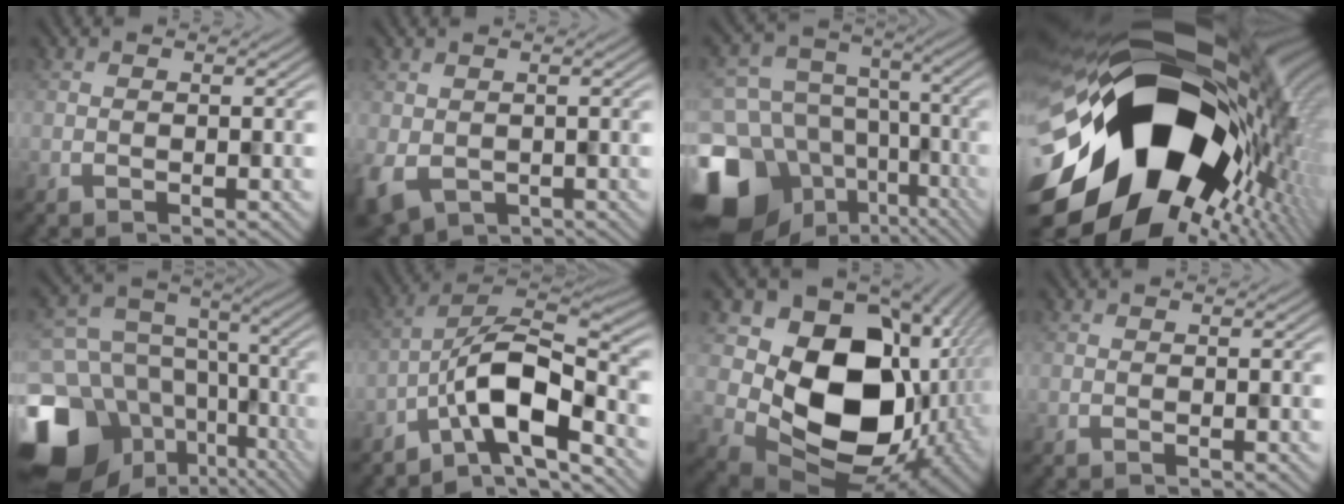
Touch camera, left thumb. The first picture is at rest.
{"total": 6.0, "force": [-1.9, 4.1, 3.9], "torque": [-0.088, -0.029, -0.012]}
{"total": 18.4, "force": [-9.3, 13.9, 7.5], "torque": [-0.183, -0.048, -0.115]}
{"total": 21.8, "force": [-3.4, 15.3, 15.1], "torque": [-0.282, -0.084, -0.029]}
{"total": 17.9, "force": [-7.7, 13.8, 8.4], "torque": [-0.206, -0.036, -0.083]}
{"total": 10.1, "force": [-5.1, 3.7, 7.9], "torque": [-0.121, 0.007, -0.103]}
{"total": 16.1, "force": [1.0, 12.5, 10.1], "torque": [-0.158, -0.045, 0.036]}
{"total": 0.0}